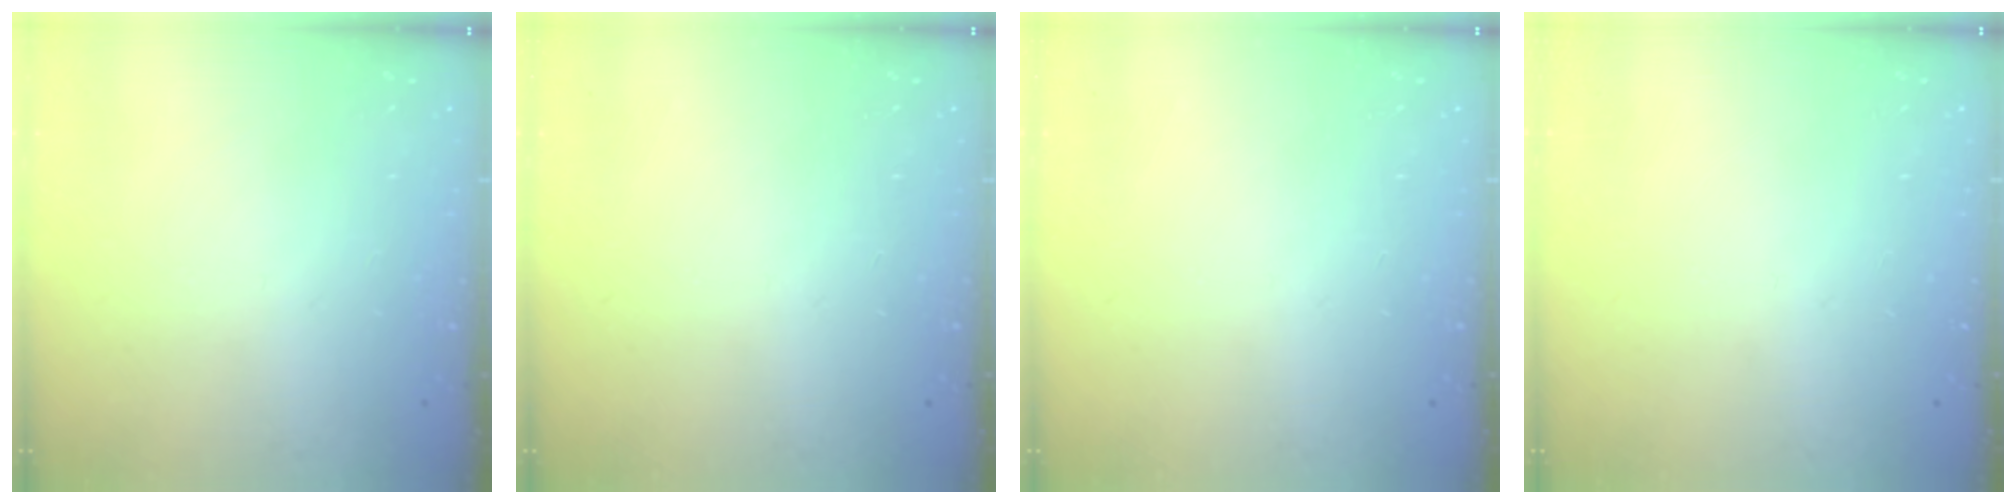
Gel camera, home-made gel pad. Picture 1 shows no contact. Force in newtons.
{"total": 0.0}
{"total": 0.0}
{"total": 0.0}